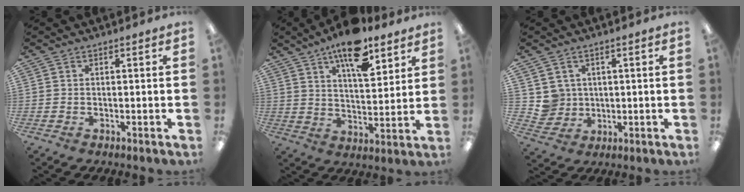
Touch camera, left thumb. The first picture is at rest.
{"total": 14.3, "force": [9.8, 5.6, 8.9], "torque": [-0.129, -0.051, 0.163]}
{"total": 4.8, "force": [2.2, 4.3, -0.2], "torque": [-0.010, -0.004, 0.043]}